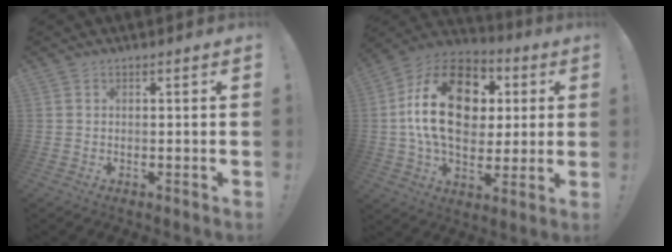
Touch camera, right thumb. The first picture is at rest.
{"total": 22.6, "force": [4.5, 15.3, 15.9], "torque": [-0.267, 0.003, 0.080]}